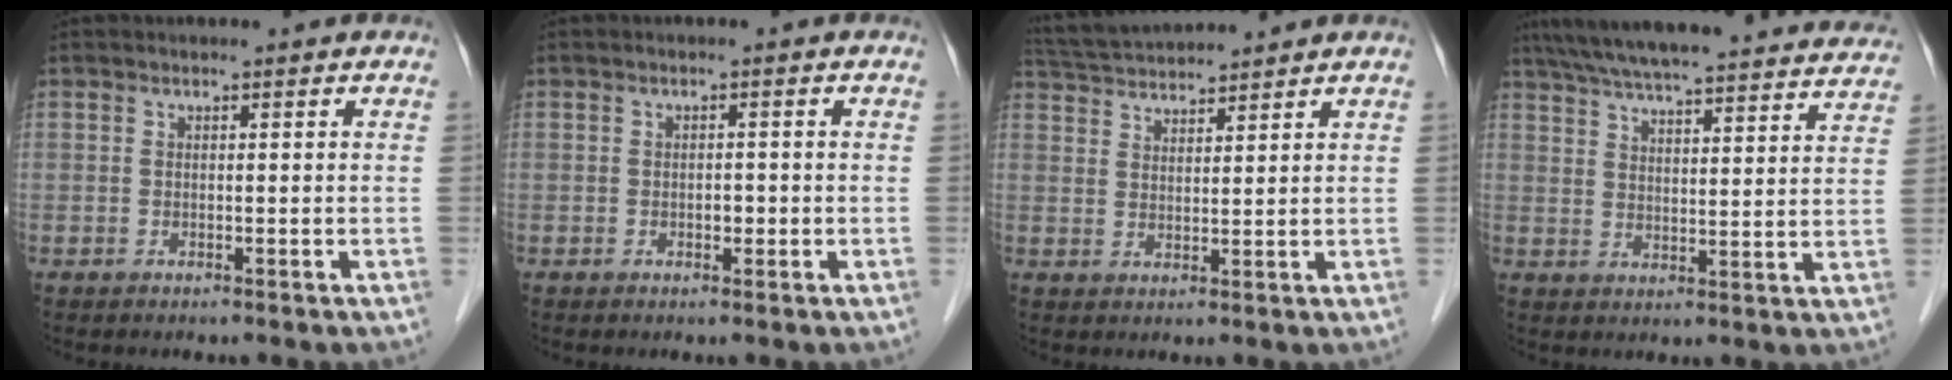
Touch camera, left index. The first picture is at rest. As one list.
[{"total": 1.3, "force": [-0.4, 0.7, 1.0], "torque": [-0.016, 0.001, -0.005]}, {"total": 7.9, "force": [7.7, 0.1, 1.9], "torque": [-0.044, 0.033, 0.134]}, {"total": 31.7, "force": [28.8, 3.9, 12.4], "torque": [-0.211, -0.021, 0.365]}]